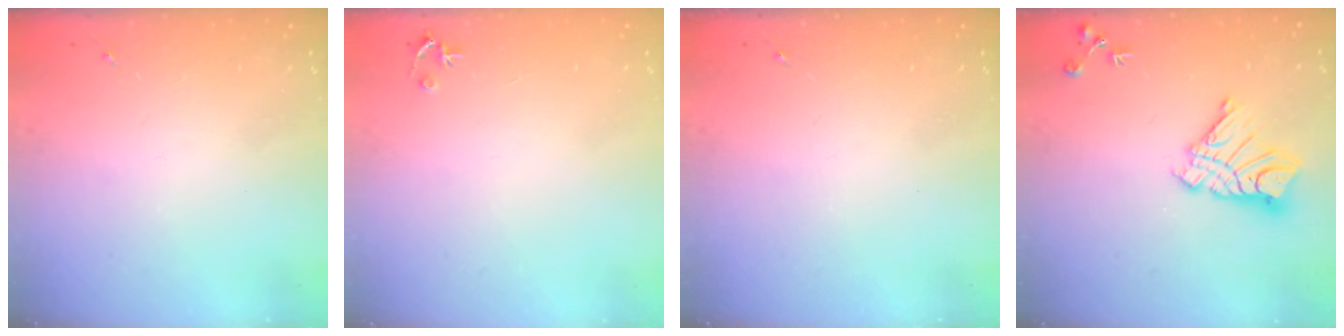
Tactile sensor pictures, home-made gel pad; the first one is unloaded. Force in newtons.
{"total": 3.5, "press": 3.5, "slide": 0.4}
{"total": 0.0}
{"total": 13.7, "press": 13.6, "slide": 1.2}